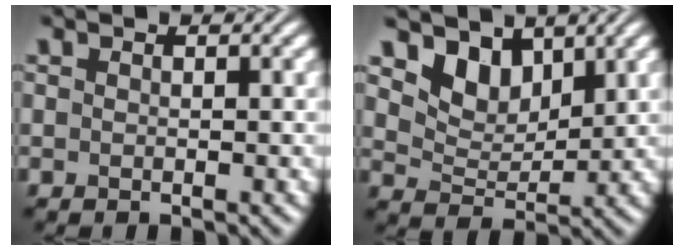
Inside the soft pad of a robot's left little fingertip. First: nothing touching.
{"total": 4.6, "force": [3.2, 2.7, 1.8], "torque": [-0.047, -0.022, 0.067]}